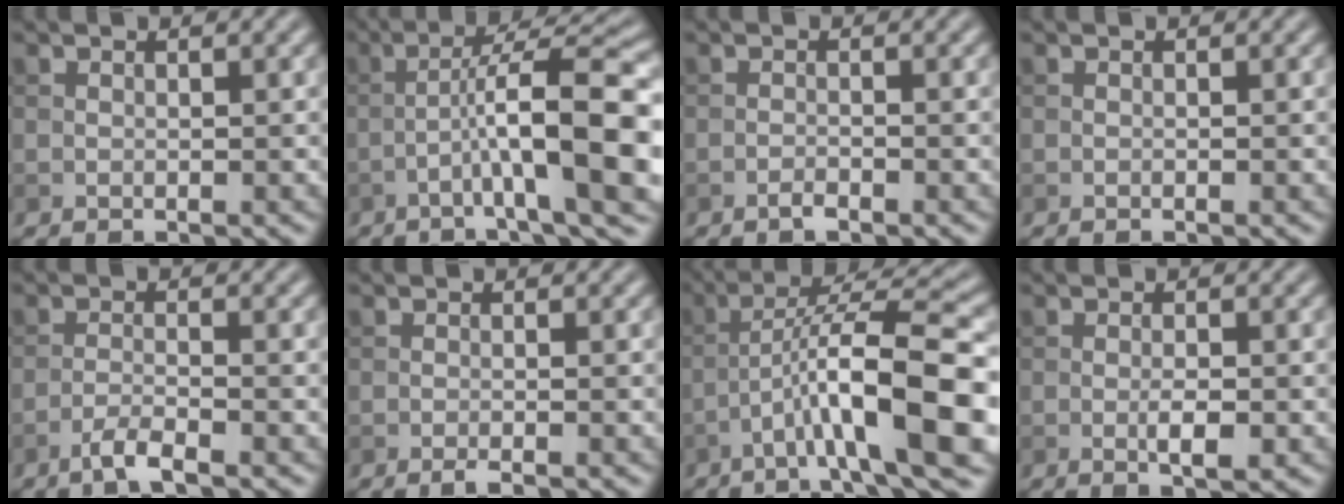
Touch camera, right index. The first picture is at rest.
{"total": 11.1, "force": [-2.7, 2.0, 10.6], "torque": [-0.156, 0.022, -0.041]}
{"total": 0.9, "force": [-0.7, 0.2, 0.5], "torque": [-0.009, 0.002, -0.015]}
{"total": 0.0}
{"total": 2.4, "force": [-1.7, 0.3, 1.7], "torque": [-0.035, 0.004, -0.038]}
{"total": 1.1, "force": [-0.7, 0.2, 0.9], "torque": [-0.014, -0.002, -0.013]}
{"total": 11.6, "force": [-3.9, 2.4, 10.6], "torque": [-0.168, 0.022, -0.061]}
{"total": 2.2, "force": [-0.6, 0.6, 2.0], "torque": [-0.034, -0.001, -0.010]}